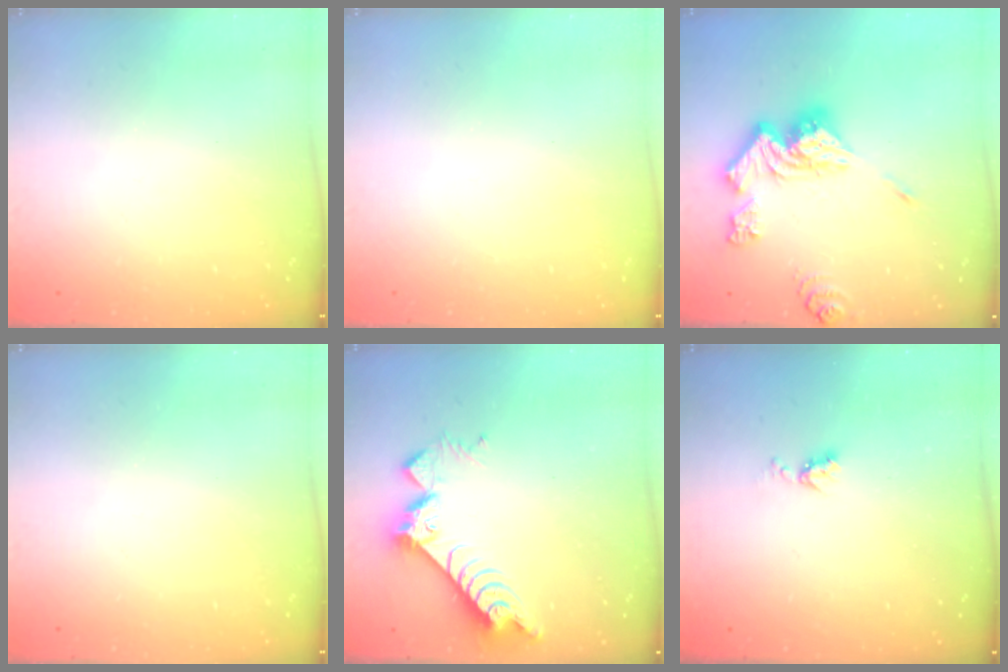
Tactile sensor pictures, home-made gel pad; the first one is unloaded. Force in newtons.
{"total": 0.0}
{"total": 15.8, "press": 15.8, "slide": 1.4}
{"total": 0.0}
{"total": 9.3, "press": 9.3, "slide": 1.0}
{"total": 4.3, "press": 4.3, "slide": 0.7}